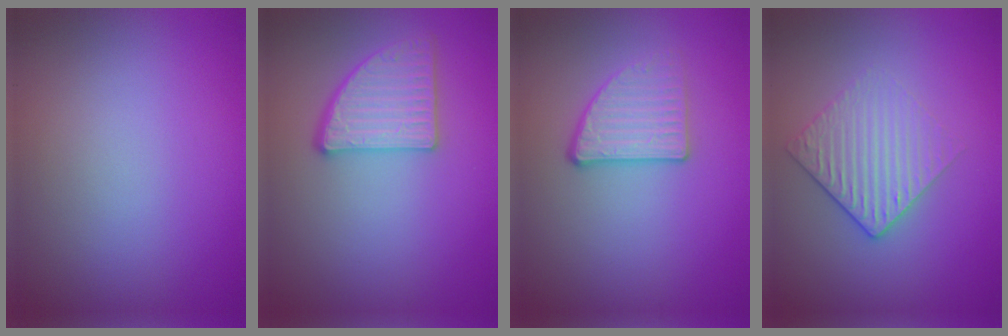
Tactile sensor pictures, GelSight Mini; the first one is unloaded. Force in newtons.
{"total": 3.5, "press": 3.3, "slide": 1.1}
{"total": 2.7, "press": 2.5, "slide": 1.2}
{"total": 3.0, "press": 2.6, "slide": 1.5}